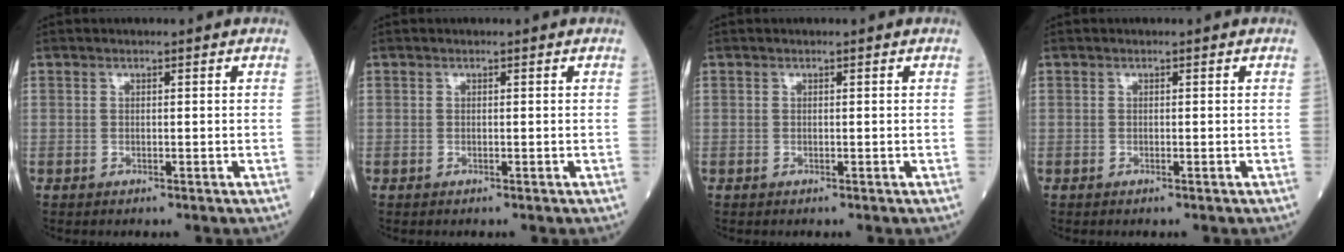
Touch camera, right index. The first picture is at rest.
{"total": 0.0}
{"total": 0.0}
{"total": 0.0}